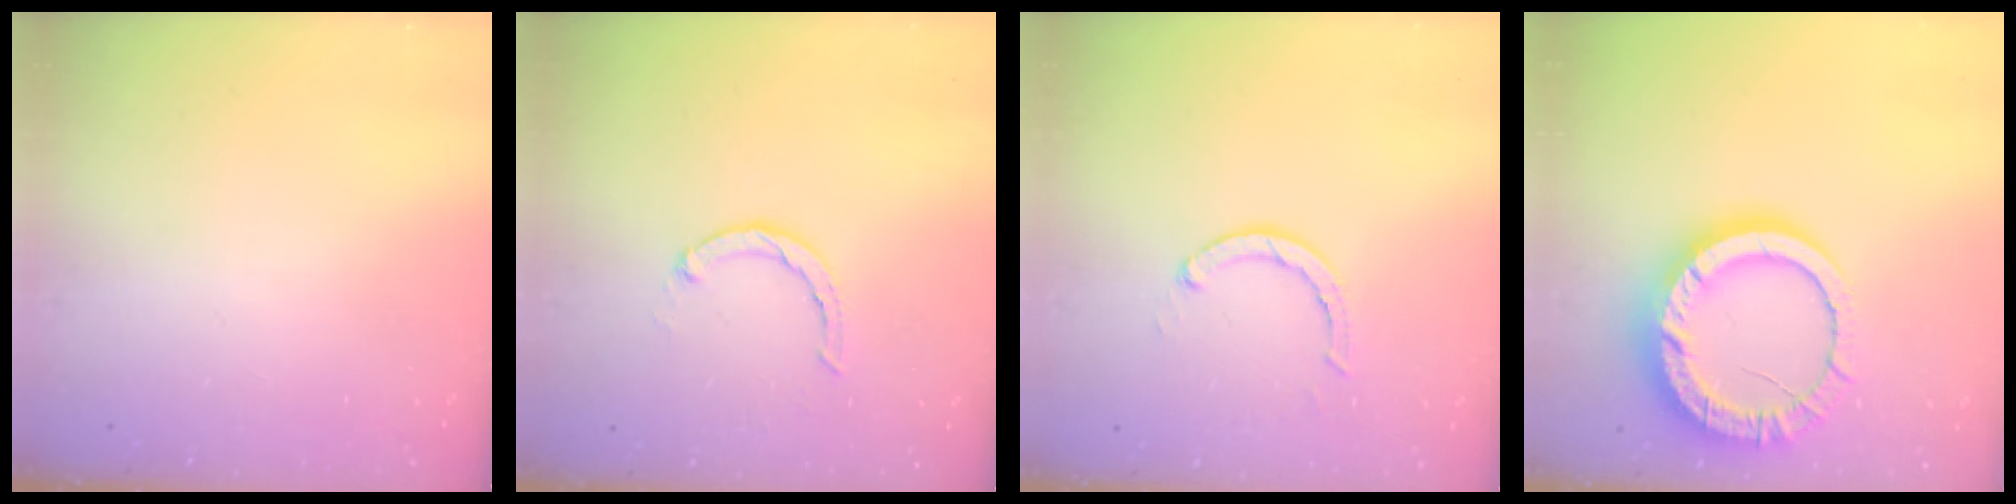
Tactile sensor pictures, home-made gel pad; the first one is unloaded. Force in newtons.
{"total": 2.4, "press": 2.4, "slide": 0.4}
{"total": 2.9, "press": 2.9, "slide": 0.5}
{"total": 16.6, "press": 16.6, "slide": 1.6}